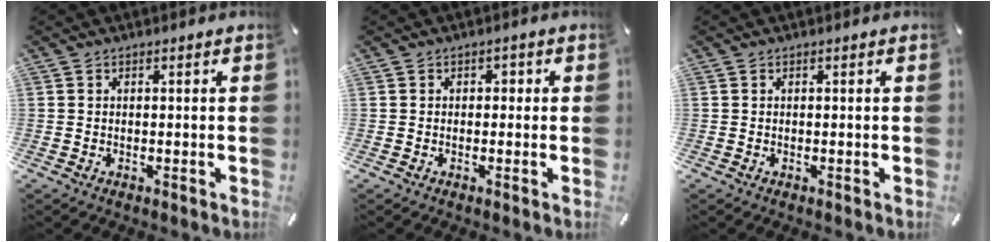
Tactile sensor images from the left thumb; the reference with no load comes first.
{"total": 1.5, "force": [-0.4, 1.3, 0.6], "torque": [-0.013, 0.009, -0.012]}
{"total": 0.0}